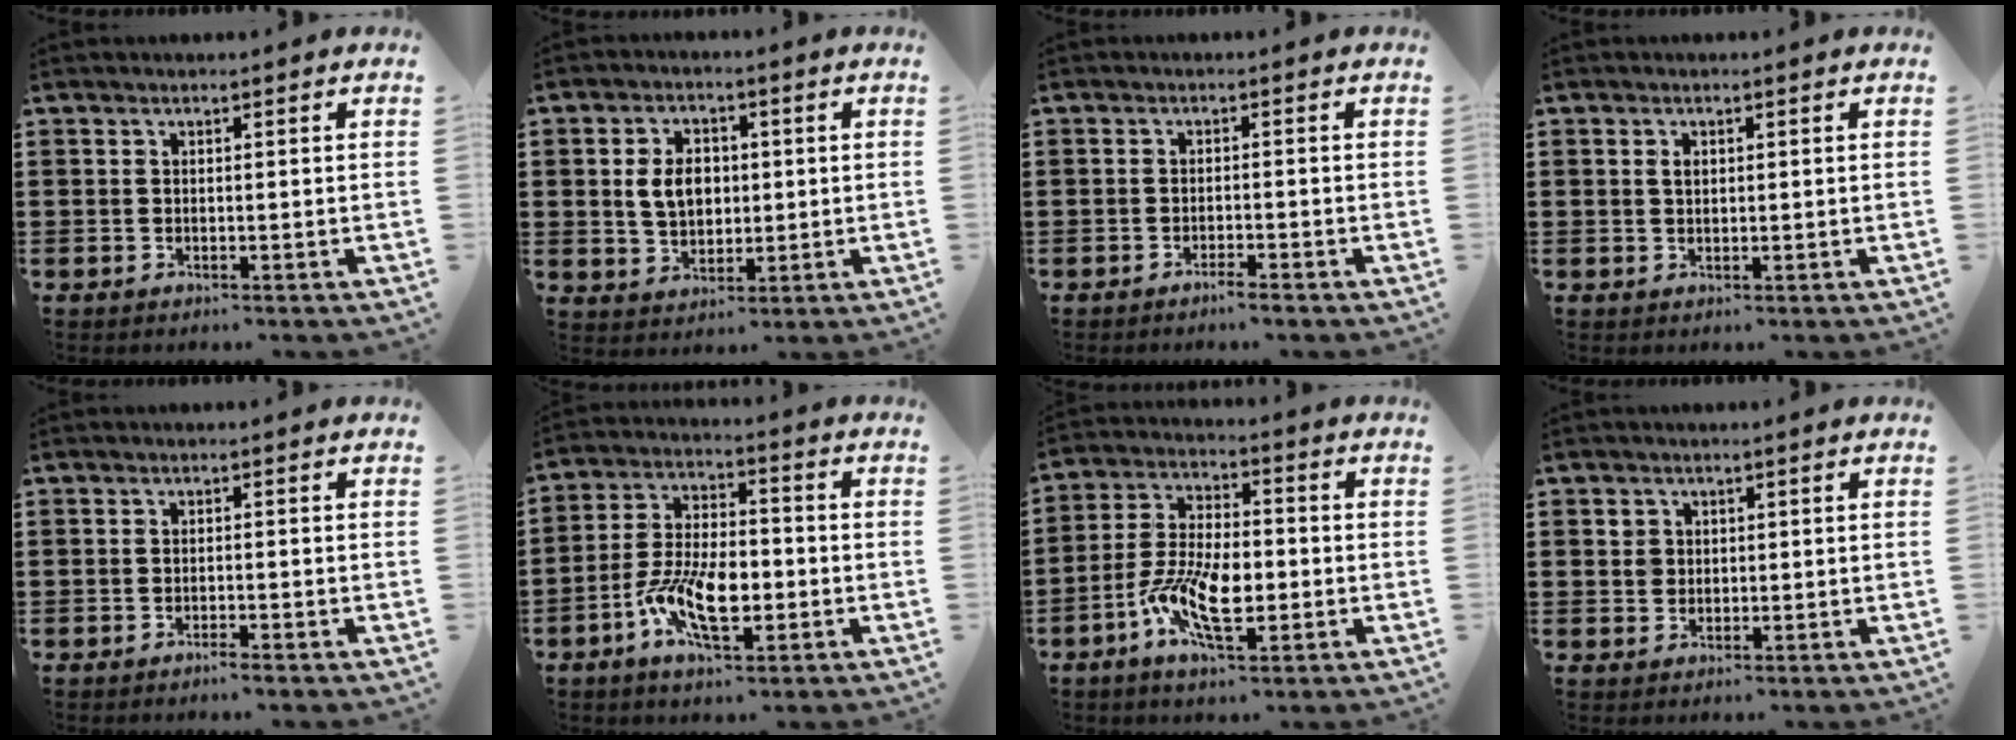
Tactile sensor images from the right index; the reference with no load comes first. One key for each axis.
{"total": 5.7, "fx": 0.6, "fy": 4.2, "fz": 3.8, "tx": -0.092, "ty": 0.006, "tz": 0.002}
{"total": 1.5, "fx": -1.3, "fy": -0.1, "fz": 0.7, "tx": -0.013, "ty": -0.003, "tz": -0.023}
{"total": 1.2, "fx": 0.4, "fy": 0.7, "fz": 0.9, "tx": -0.020, "ty": 0.004, "tz": 0.006}
{"total": 1.0, "fx": -0.9, "fy": -0.1, "fz": 0.5, "tx": -0.010, "ty": -0.004, "tz": -0.016}
{"total": 9.9, "fx": -3.5, "fy": 5.0, "fz": 7.9, "tx": -0.177, "ty": -0.001, "tz": -0.067}
{"total": 10.1, "fx": -3.2, "fy": 4.8, "fz": 8.3, "tx": -0.185, "ty": -0.003, "tz": -0.062}
{"total": 1.8, "fx": 0.5, "fy": 1.7, "fz": 0.4, "tx": -0.013, "ty": 0.008, "tz": 0.009}